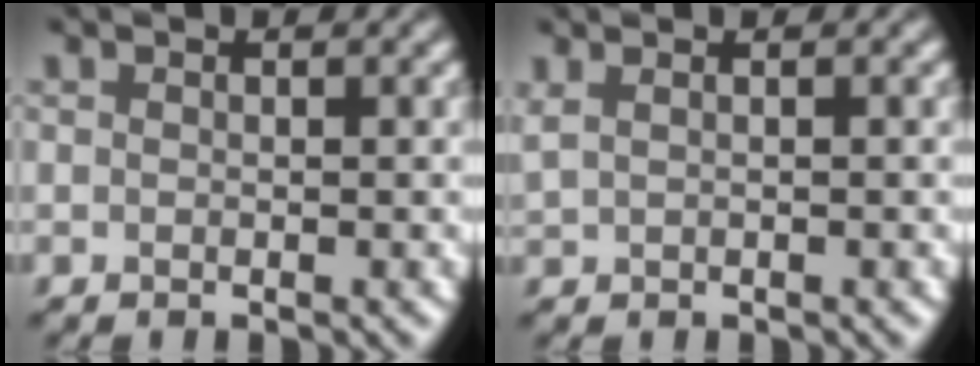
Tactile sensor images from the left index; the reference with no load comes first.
{"total": 1.0, "force": [0.7, 0.3, 0.7], "torque": [-0.017, 0.001, 0.014]}